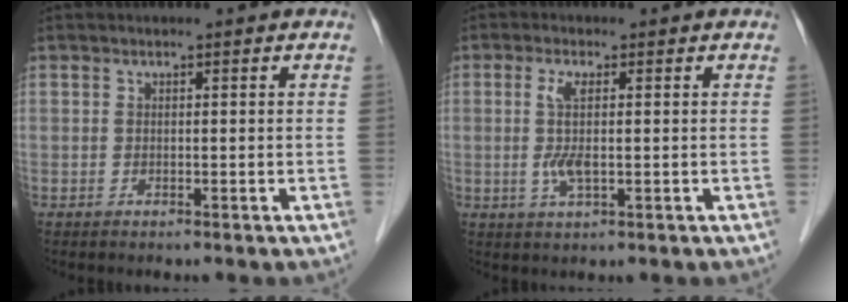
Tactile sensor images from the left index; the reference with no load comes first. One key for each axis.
{"total": 4.0, "fx": 0.1, "fy": 0.8, "fz": 3.9, "tx": -0.087, "ty": -0.004, "tz": 0.000}